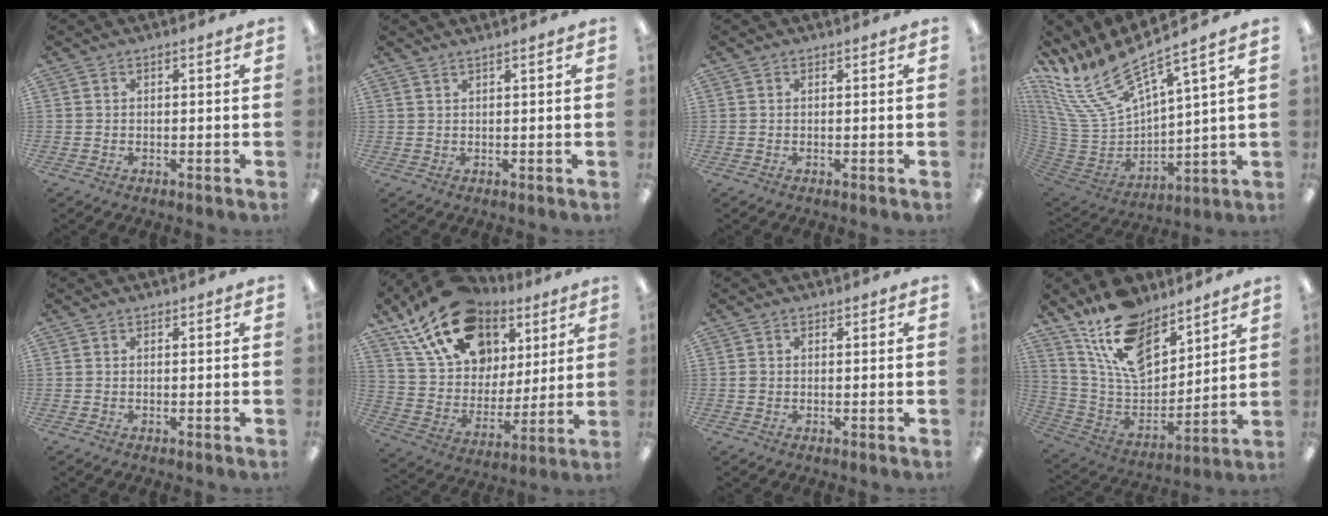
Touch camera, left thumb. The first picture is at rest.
{"total": 1.0, "force": [0.9, -0.2, 0.3], "torque": [-0.005, -0.003, 0.018]}
{"total": 0.0}
{"total": 18.5, "force": [13.4, 6.3, 11.1], "torque": [-0.254, -0.098, 0.232]}
{"total": 0.0}
{"total": 20.5, "force": [12.6, 13.1, 9.3], "torque": [-0.175, -0.060, 0.235]}
{"total": 0.8, "force": [0.1, 0.8, 0.3], "torque": [-0.005, 0.006, 0.001]}
{"total": 16.9, "force": [12.5, 8.2, 7.9], "torque": [-0.159, -0.070, 0.232]}